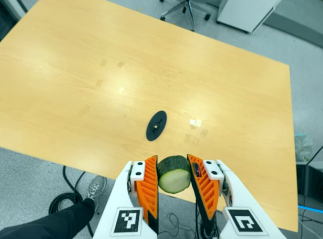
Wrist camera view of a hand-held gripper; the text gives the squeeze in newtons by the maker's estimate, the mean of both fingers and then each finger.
{"total": 10.8, "left": 10.0, "right": 11.6}